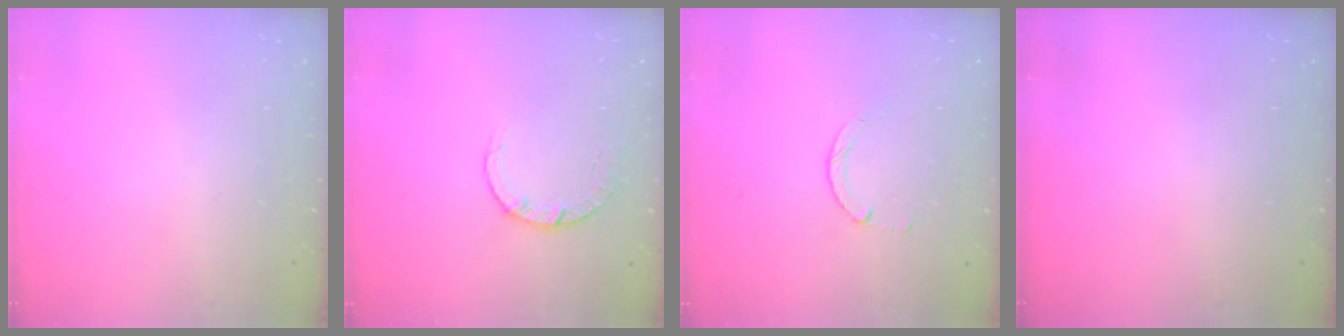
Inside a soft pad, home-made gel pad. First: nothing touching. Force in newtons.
{"total": 2.8, "press": 2.8, "slide": 0.4}
{"total": 1.4, "press": 1.4, "slide": 0.2}
{"total": 0.0}